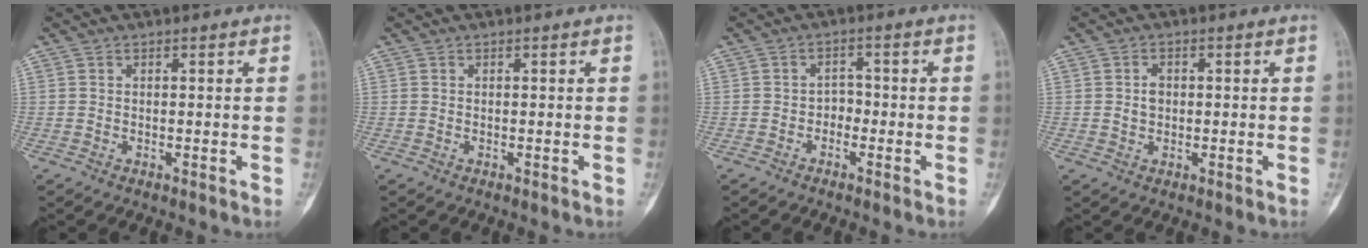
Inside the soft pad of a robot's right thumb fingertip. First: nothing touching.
{"total": 0.0}
{"total": 2.3, "force": [-1.1, 1.8, 1.0], "torque": [0.004, 0.016, -0.026]}
{"total": 2.4, "force": [0.1, 1.9, 1.5], "torque": [-0.018, 0.003, 0.001]}